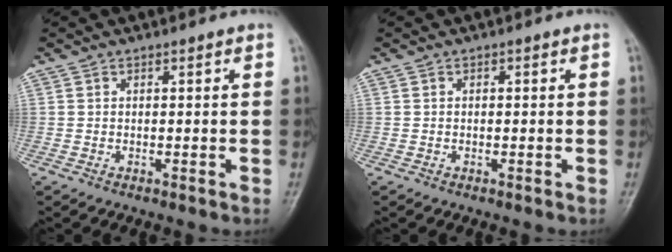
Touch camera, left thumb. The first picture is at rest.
{"total": 0.0}